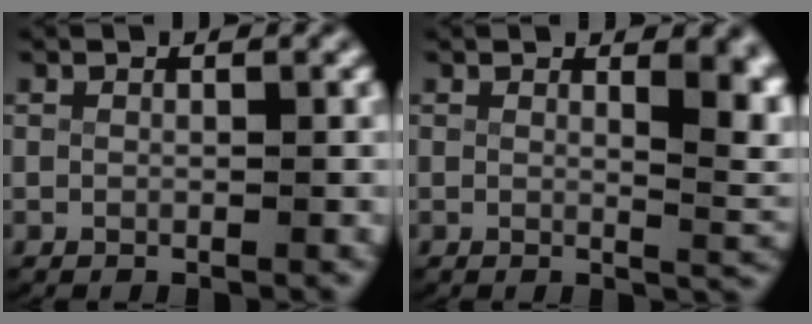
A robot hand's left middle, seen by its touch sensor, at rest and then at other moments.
{"total": 4.4, "force": [1.5, 1.4, 3.9], "torque": [-0.027, -0.014, 0.026]}